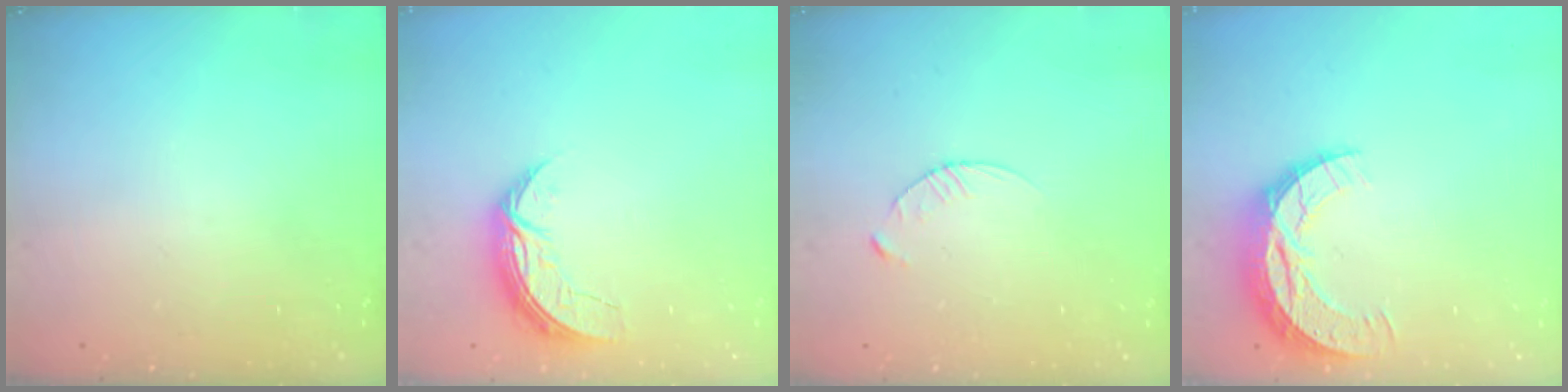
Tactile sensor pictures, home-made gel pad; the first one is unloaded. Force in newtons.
{"total": 7.1, "press": 7.1, "slide": 0.6}
{"total": 3.4, "press": 3.4, "slide": 0.4}
{"total": 10.4, "press": 10.4, "slide": 0.6}